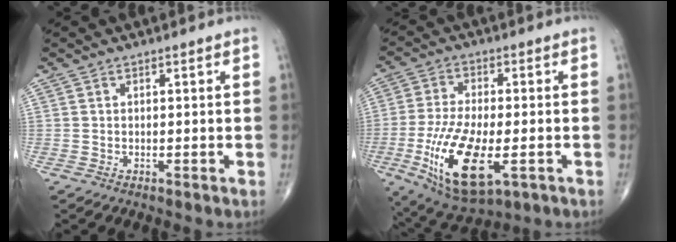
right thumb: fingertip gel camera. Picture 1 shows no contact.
{"total": 16.6, "force": [-5.1, 6.8, 14.2], "torque": [-0.281, -0.008, -0.075]}